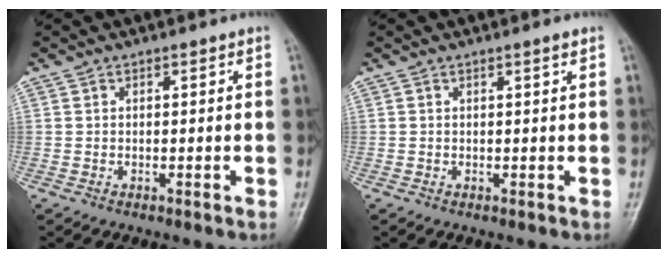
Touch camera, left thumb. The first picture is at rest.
{"total": 0.9, "force": [0.6, -0.1, 0.6], "torque": [-0.009, -0.003, 0.009]}